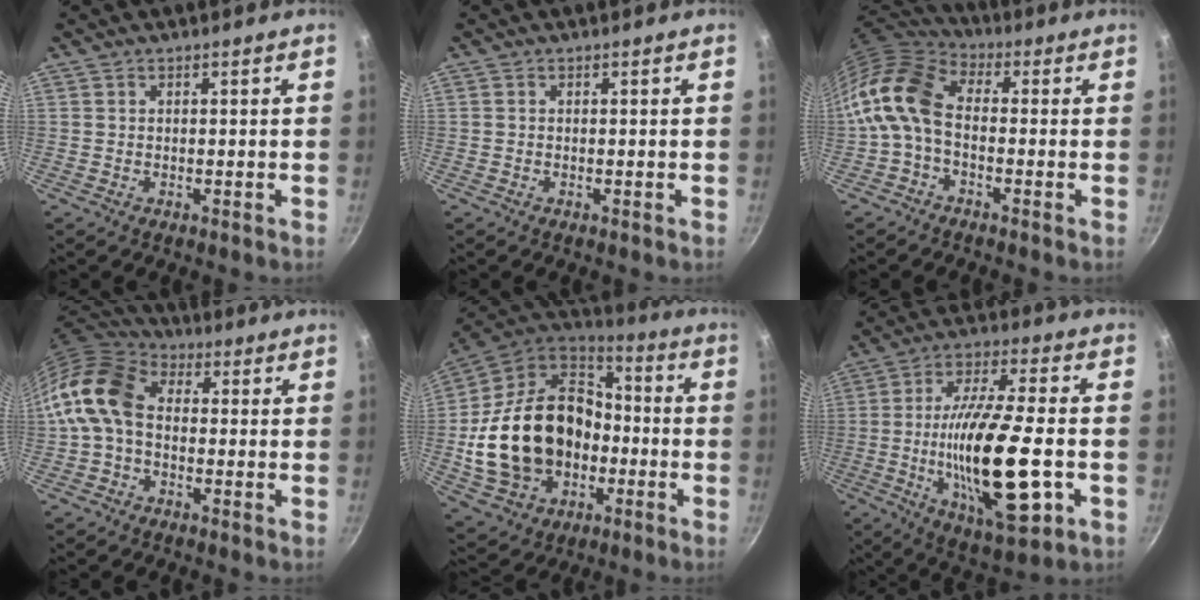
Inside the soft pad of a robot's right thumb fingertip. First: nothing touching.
{"total": 0.0}
{"total": 13.1, "force": [-1.8, 8.4, 9.9], "torque": [-0.193, 0.038, -0.058]}
{"total": 13.2, "force": [-0.5, 9.4, 9.3], "torque": [-0.166, 0.033, -0.030]}
{"total": 26.9, "force": [-3.8, 20.1, 17.5], "torque": [-0.296, 0.057, -0.045]}
{"total": 22.1, "force": [-4.4, 6.9, 20.6], "torque": [-0.367, 0.010, -0.075]}